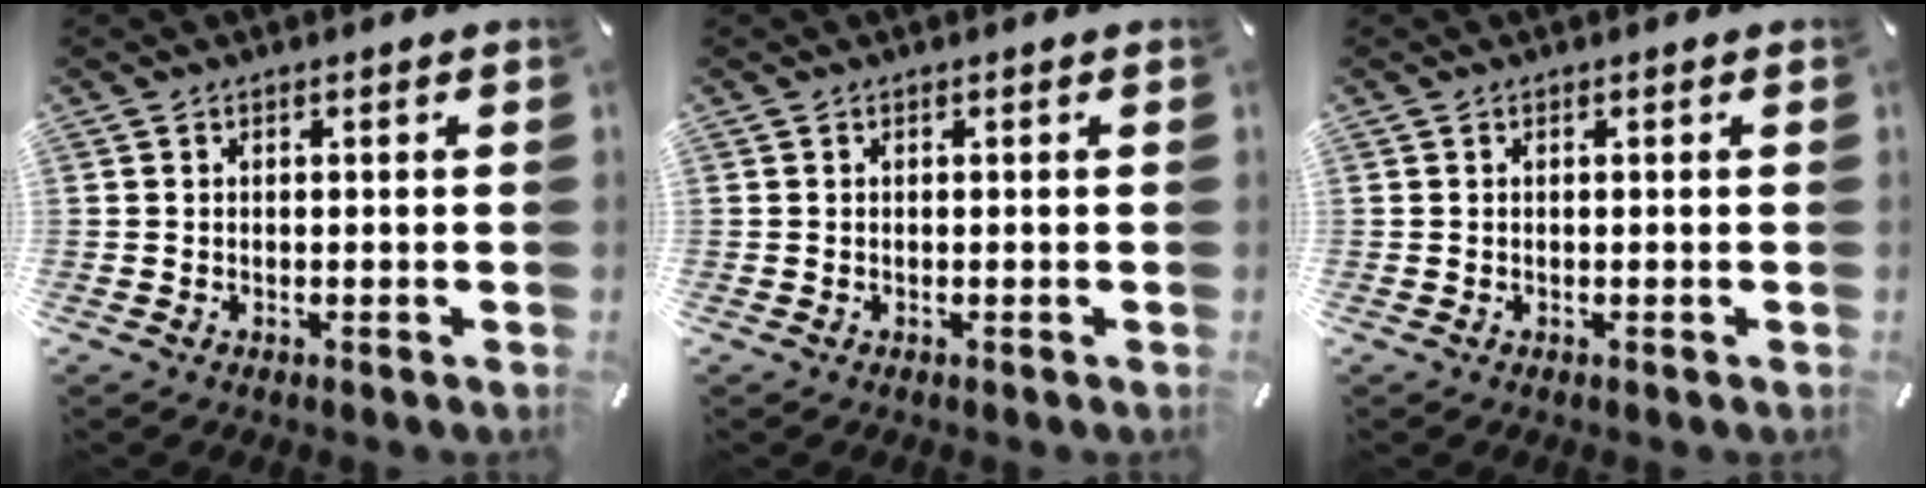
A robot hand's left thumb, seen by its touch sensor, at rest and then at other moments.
{"total": 0.0}
{"total": 0.0}